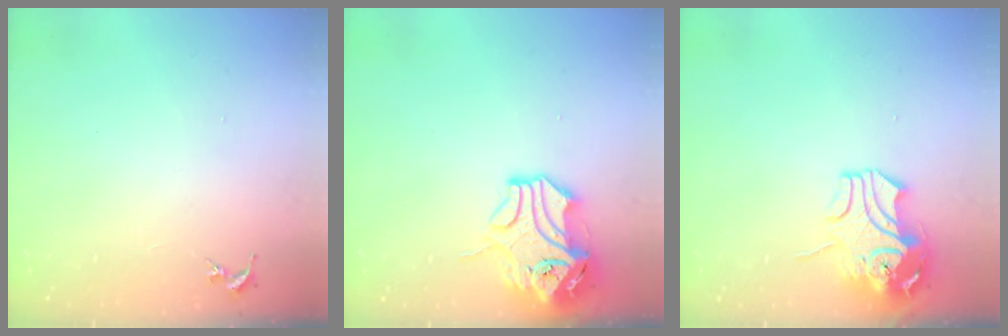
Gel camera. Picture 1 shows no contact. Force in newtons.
{"total": 12.0, "press": 11.9, "slide": 1.6}
{"total": 11.2, "press": 11.0, "slide": 1.9}